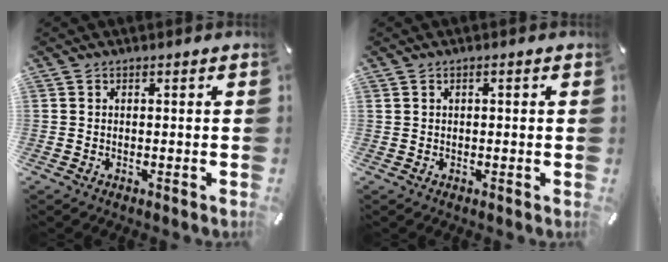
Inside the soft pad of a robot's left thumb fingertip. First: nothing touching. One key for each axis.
{"total": 0.7, "fx": 0.2, "fy": 0.3, "fz": 0.7, "tx": -0.011, "ty": 0.002, "tz": 0.002}